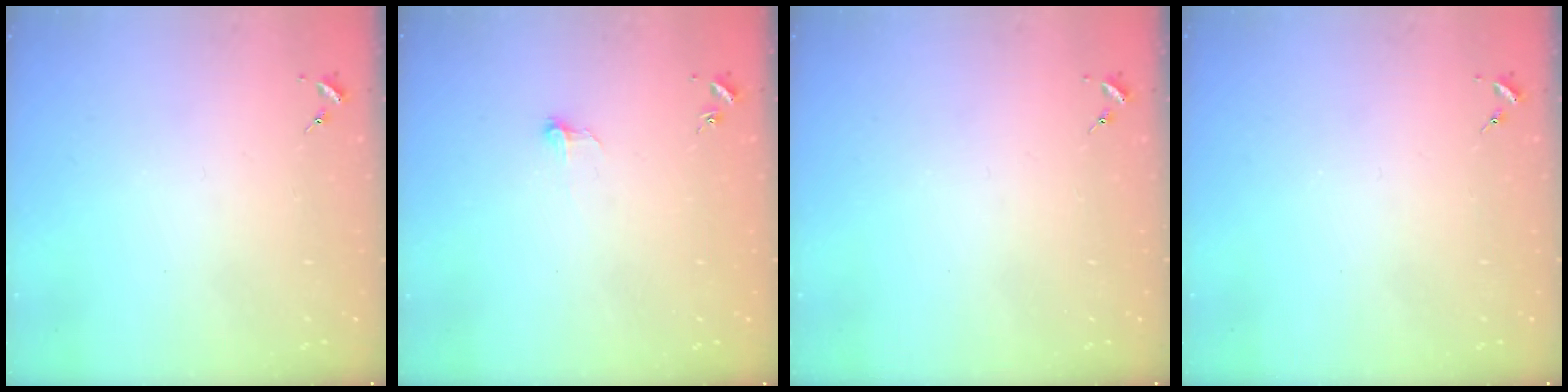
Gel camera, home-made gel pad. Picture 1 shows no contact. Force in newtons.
{"total": 4.1, "press": 4.0, "slide": 0.3}
{"total": 0.0}
{"total": 0.0}